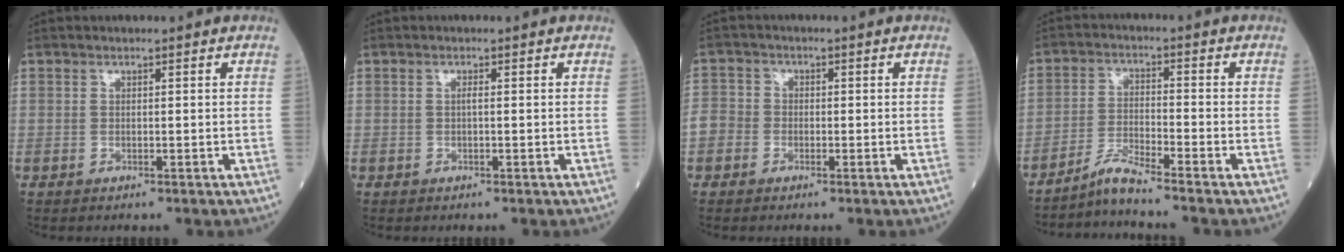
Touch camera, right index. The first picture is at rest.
{"total": 0.5, "force": [0.0, 0.0, 0.5], "torque": [-0.011, 0.000, -0.001]}
{"total": 3.4, "force": [-1.3, 3.0, 0.9], "torque": [-0.013, 0.012, -0.038]}
{"total": 4.5, "force": [-4.1, -1.3, 1.3], "torque": [-0.034, -0.023, -0.082]}